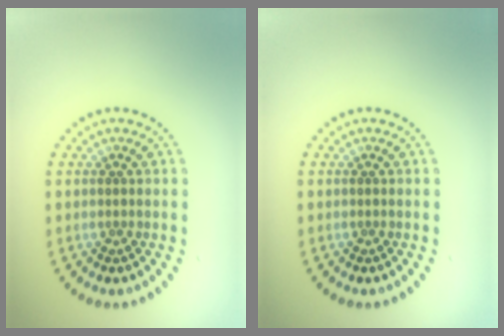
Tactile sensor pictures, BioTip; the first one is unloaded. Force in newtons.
{"total": 0.0}